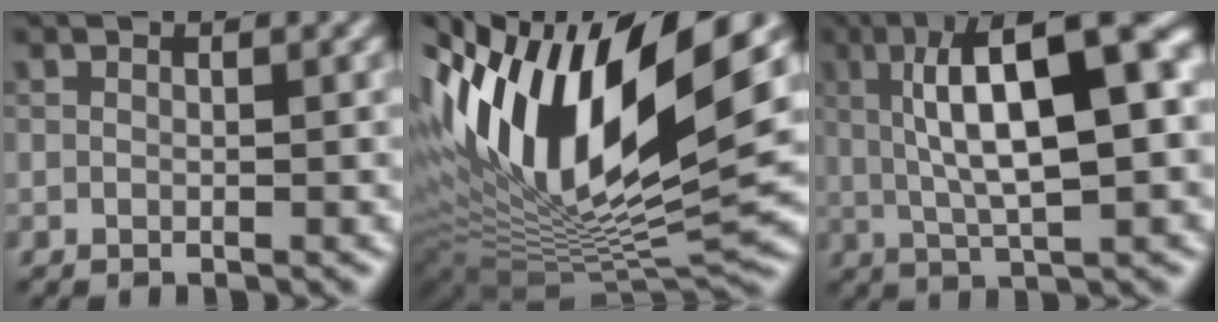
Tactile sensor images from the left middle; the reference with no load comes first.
{"total": 16.4, "force": [4.5, 6.7, 14.3], "torque": [-0.272, 0.005, 0.074]}
{"total": 12.6, "force": [2.5, 3.9, 11.8], "torque": [-0.171, 0.016, 0.034]}